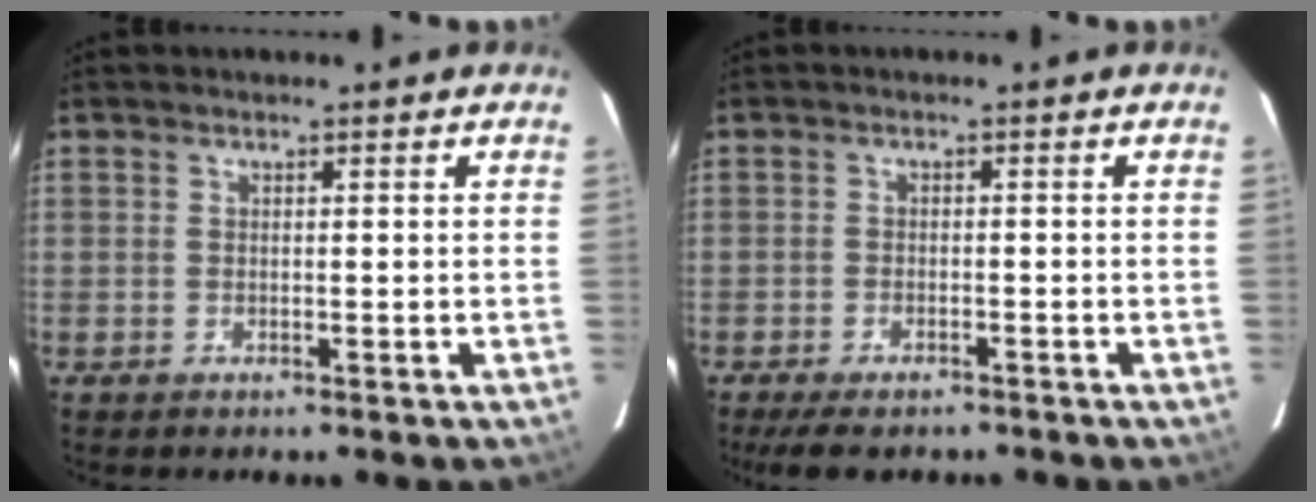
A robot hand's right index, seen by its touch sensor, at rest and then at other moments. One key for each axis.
{"total": 6.6, "fx": -5.3, "fy": 2.4, "fz": 3.2, "tx": -0.079, "ty": -0.018, "tz": -0.081}